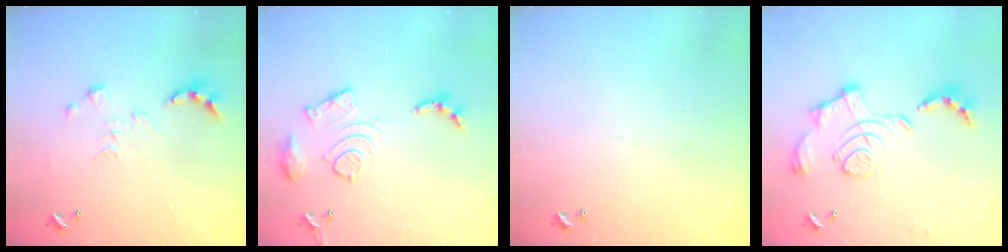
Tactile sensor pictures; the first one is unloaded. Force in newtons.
{"total": 13.8, "press": 13.7, "slide": 1.2}
{"total": 0.0}
{"total": 2.1, "press": 1.4, "slide": 1.5}